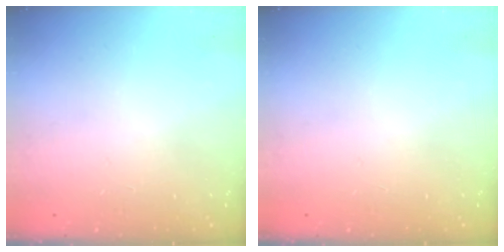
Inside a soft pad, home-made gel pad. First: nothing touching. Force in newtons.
{"total": 0.0}